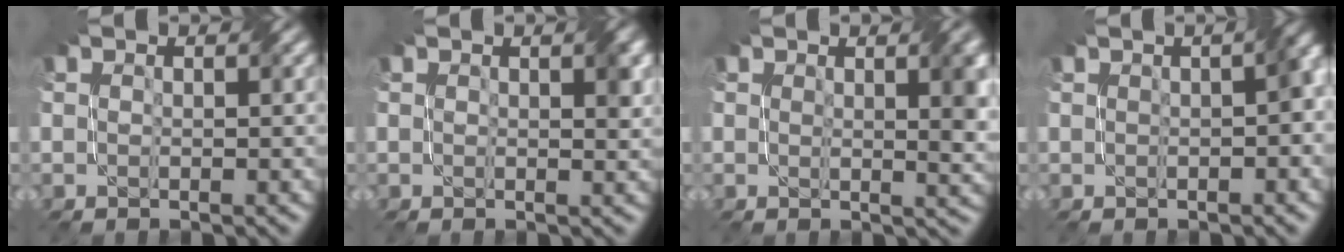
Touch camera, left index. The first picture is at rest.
{"total": 1.5, "force": [0.7, 0.4, 1.3], "torque": [-0.012, 0.000, 0.012]}
{"total": 3.9, "force": [1.2, 1.1, 3.6], "torque": [-0.041, 0.001, 0.019]}
{"total": 3.1, "force": [0.2, 0.9, 2.9], "torque": [-0.030, 0.015, 0.008]}